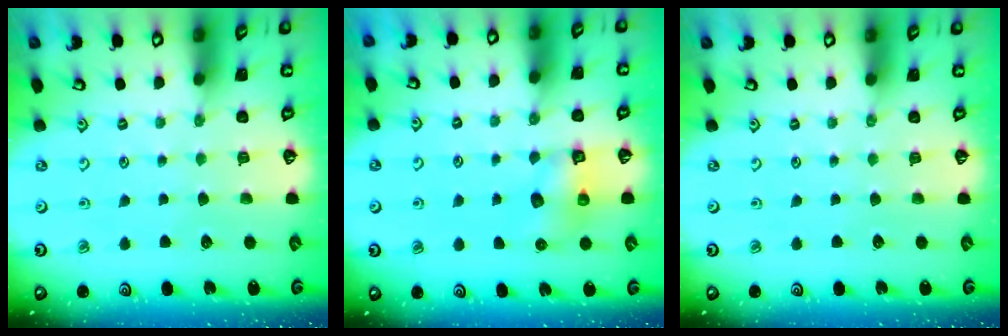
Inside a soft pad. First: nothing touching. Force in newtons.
{"total": 8.8, "press": 8.8, "slide": 0.6}
{"total": 0.0}